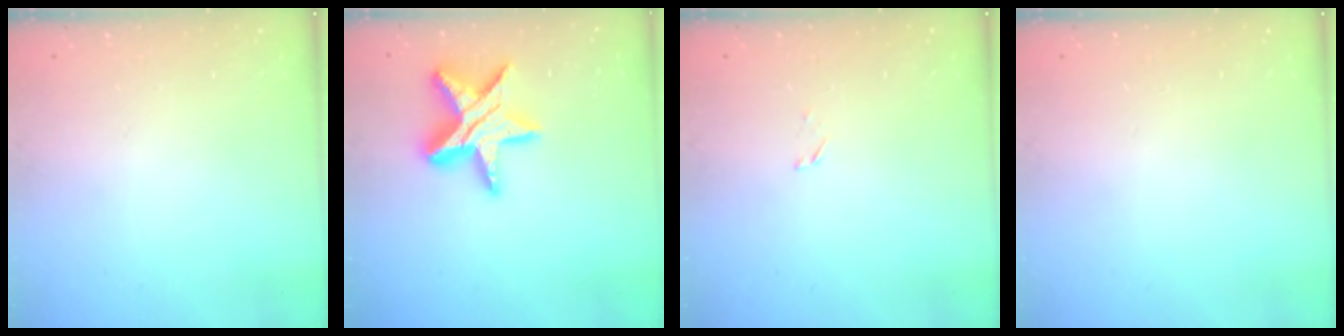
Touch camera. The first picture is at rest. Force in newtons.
{"total": 15.8, "press": 15.7, "slide": 1.0}
{"total": 1.6, "press": 1.6, "slide": 0.2}
{"total": 0.0}